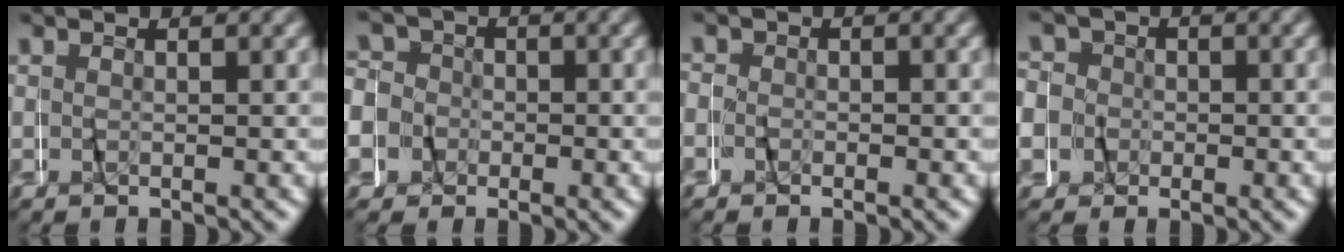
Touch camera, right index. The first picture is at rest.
{"total": 8.8, "force": [0.8, 8.4, 2.3], "torque": [-0.057, 0.007, -0.009]}
{"total": 1.3, "force": [-0.5, 1.2, -0.2], "torque": [0.006, 0.002, -0.016]}
{"total": 6.9, "force": [1.0, 6.6, 1.9], "torque": [-0.040, 0.010, -0.002]}